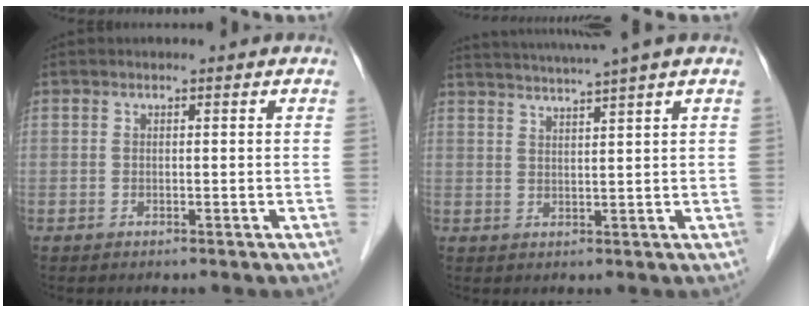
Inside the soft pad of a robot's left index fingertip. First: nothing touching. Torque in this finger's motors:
{"motor_torque": [0.00, -0.94, 0.39, 0.10]}